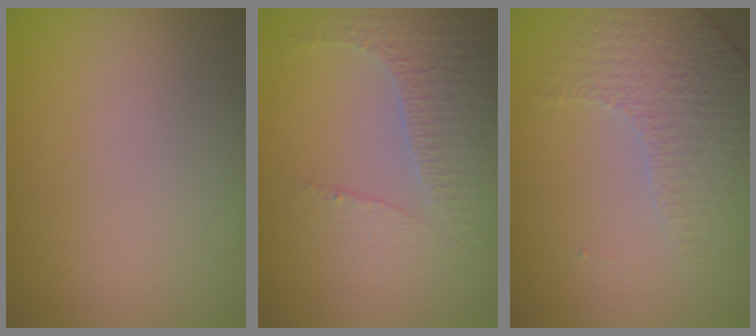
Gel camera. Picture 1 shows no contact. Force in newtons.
{"total": 4.2, "press": 3.0, "slide": 2.9}
{"total": 4.3, "press": 2.9, "slide": 3.2}